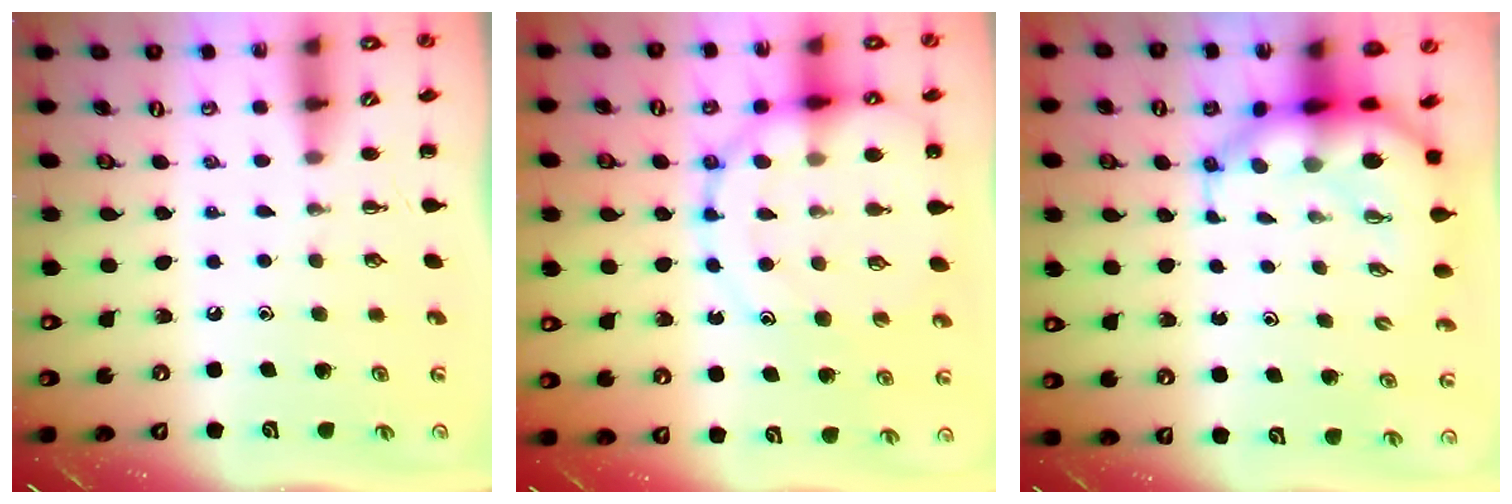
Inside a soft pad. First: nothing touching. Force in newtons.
{"total": 15.1, "press": 14.8, "slide": 3.0}
{"total": 8.0, "press": 7.6, "slide": 2.3}